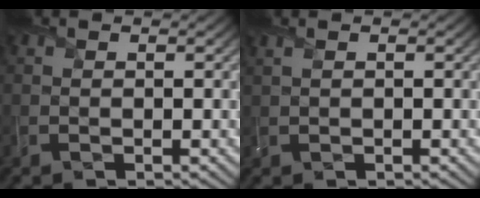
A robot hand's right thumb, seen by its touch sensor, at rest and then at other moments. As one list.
[{"total": 0.7, "force": [0.5, -0.2, 0.5], "torque": [-0.019, 0.005, 0.015]}]